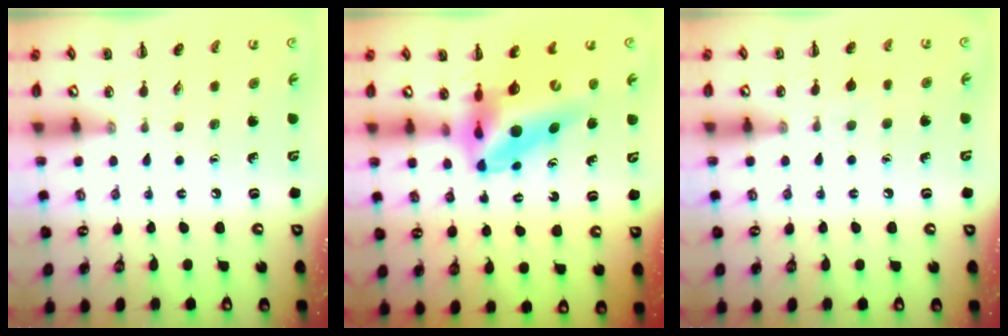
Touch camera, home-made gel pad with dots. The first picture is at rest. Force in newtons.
{"total": 12.3, "press": 11.8, "slide": 3.6}
{"total": 6.1, "press": 5.8, "slide": 1.9}